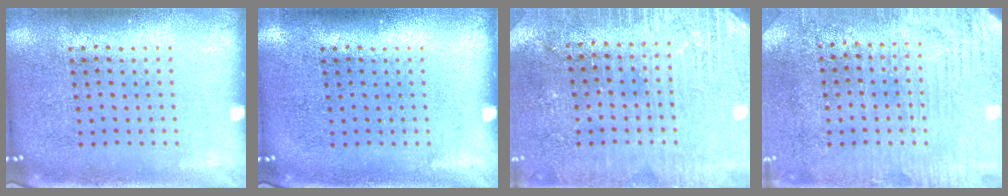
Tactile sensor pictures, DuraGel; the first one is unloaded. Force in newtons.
{"total": 0.0}
{"total": 2.8, "press": 2.7, "slide": 0.6}
{"total": 3.3, "press": 3.1, "slide": 1.2}